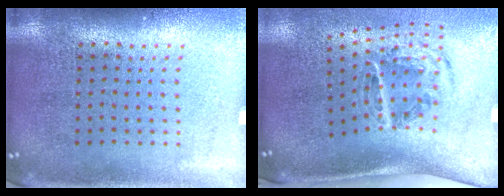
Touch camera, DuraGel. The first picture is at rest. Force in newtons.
{"total": 2.1, "press": 1.2, "slide": 1.7}